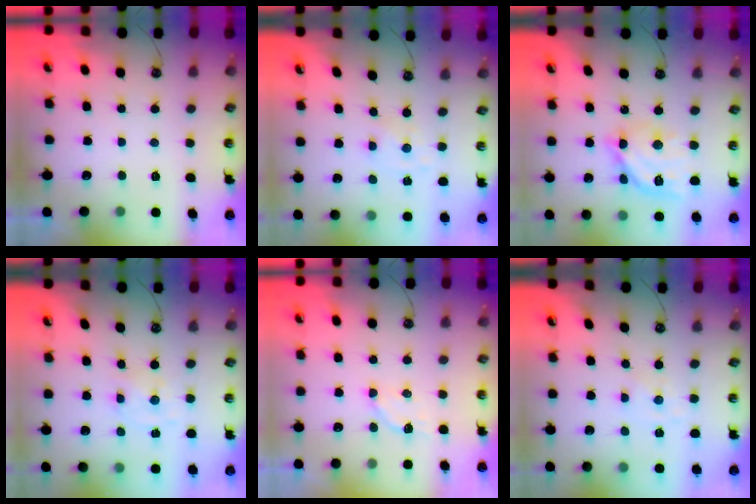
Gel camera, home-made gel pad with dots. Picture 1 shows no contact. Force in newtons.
{"total": 2.0, "press": 2.0, "slide": 0.3}
{"total": 14.2, "press": 14.2, "slide": 1.0}
{"total": 0.8, "press": 0.8, "slide": 0.1}
{"total": 4.1, "press": 3.9, "slide": 1.2}
{"total": 1.1, "press": 1.1, "slide": 0.2}